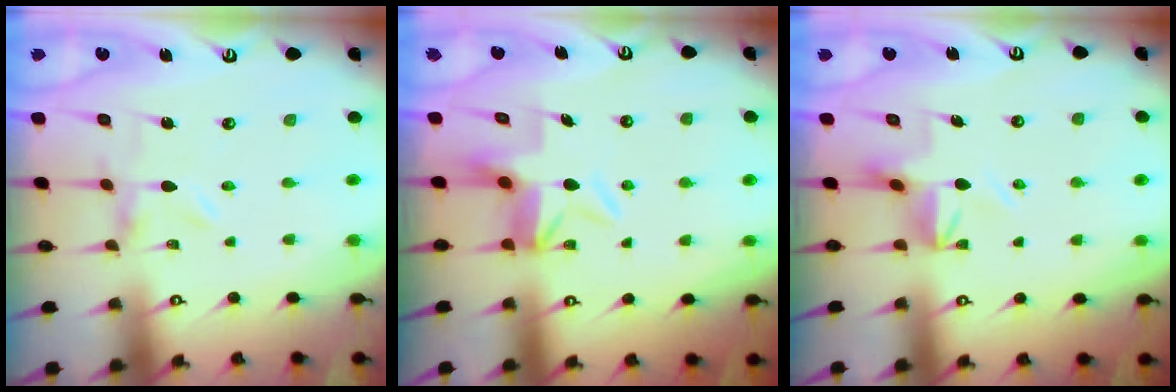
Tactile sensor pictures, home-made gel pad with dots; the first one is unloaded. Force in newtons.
{"total": 5.3, "press": 5.1, "slide": 1.5}
{"total": 5.8, "press": 5.7, "slide": 0.7}